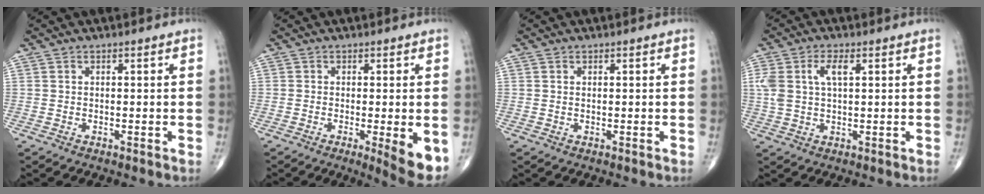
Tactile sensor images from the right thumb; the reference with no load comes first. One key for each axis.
{"total": 6.3, "fx": -1.8, "fy": 1.1, "fz": 6.0, "tx": -0.084, "ty": -0.017, "tz": -0.027}
{"total": 0.0}
{"total": 6.3, "fx": 1.9, "fy": 2.9, "fz": 5.2, "tx": -0.127, "ty": 0.013, "tz": 0.040}